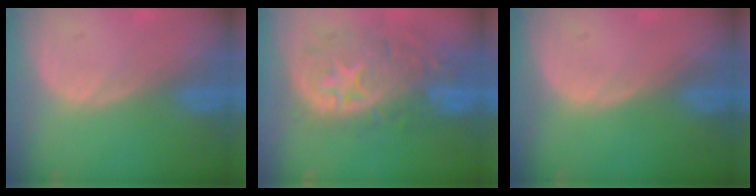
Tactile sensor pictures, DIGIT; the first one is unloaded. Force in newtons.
{"total": 11.0, "press": 9.7, "slide": 5.2}
{"total": 0.0}